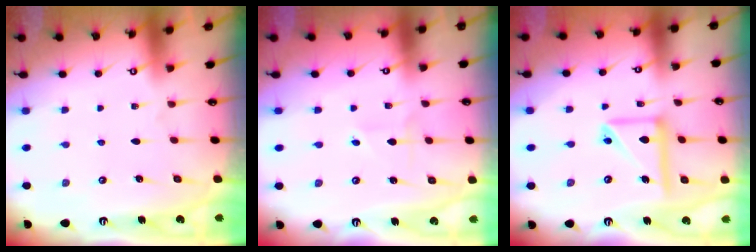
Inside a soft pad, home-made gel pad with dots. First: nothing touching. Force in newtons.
{"total": 1.8, "press": 1.8, "slide": 0.1}
{"total": 13.2, "press": 13.1, "slide": 1.6}